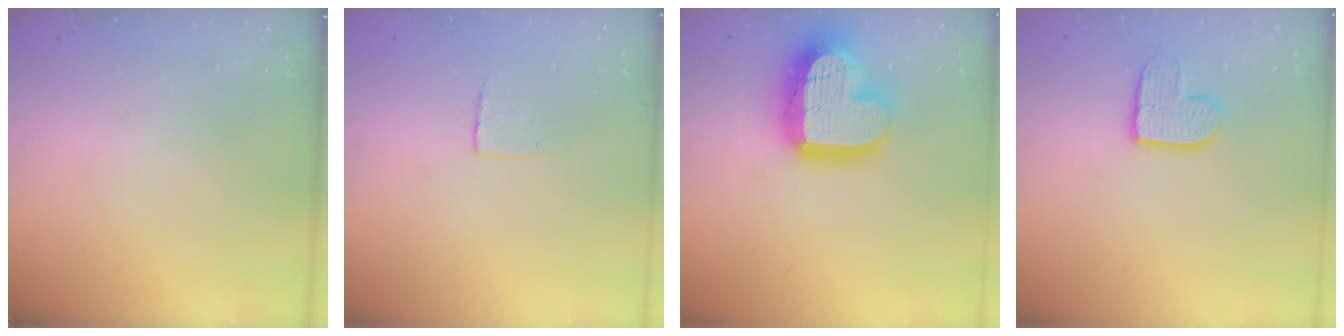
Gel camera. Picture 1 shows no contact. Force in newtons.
{"total": 4.5, "press": 4.5, "slide": 0.3}
{"total": 21.7, "press": 21.6, "slide": 1.9}
{"total": 9.5, "press": 9.5, "slide": 0.3}